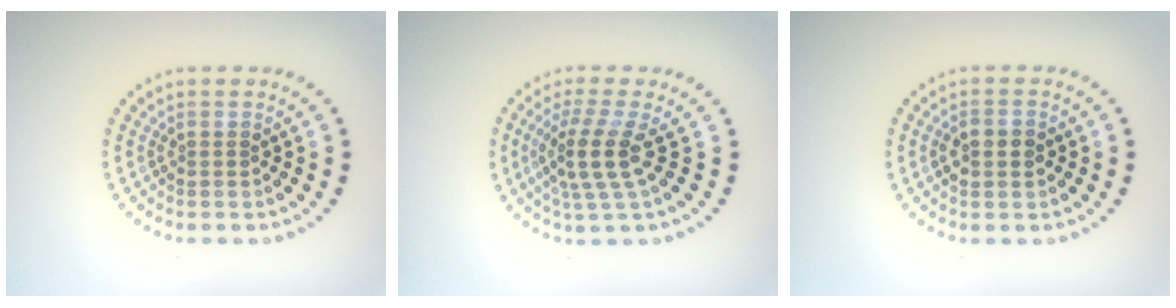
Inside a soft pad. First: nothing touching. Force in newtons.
{"total": 3.7, "press": 2.7, "slide": 2.5}
{"total": 2.5, "press": 2.5, "slide": 0.2}